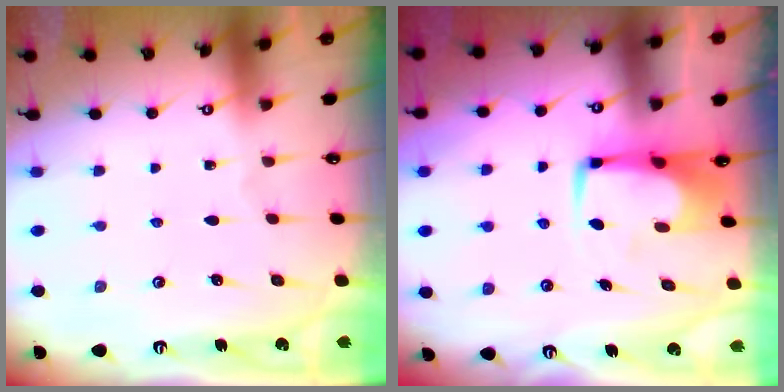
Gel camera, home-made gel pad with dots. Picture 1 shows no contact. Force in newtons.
{"total": 6.4, "press": 6.3, "slide": 0.7}